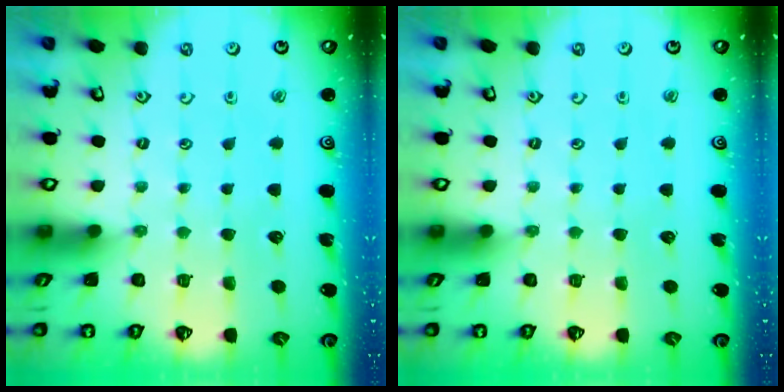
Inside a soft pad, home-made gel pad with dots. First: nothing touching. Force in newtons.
{"total": 0.0}